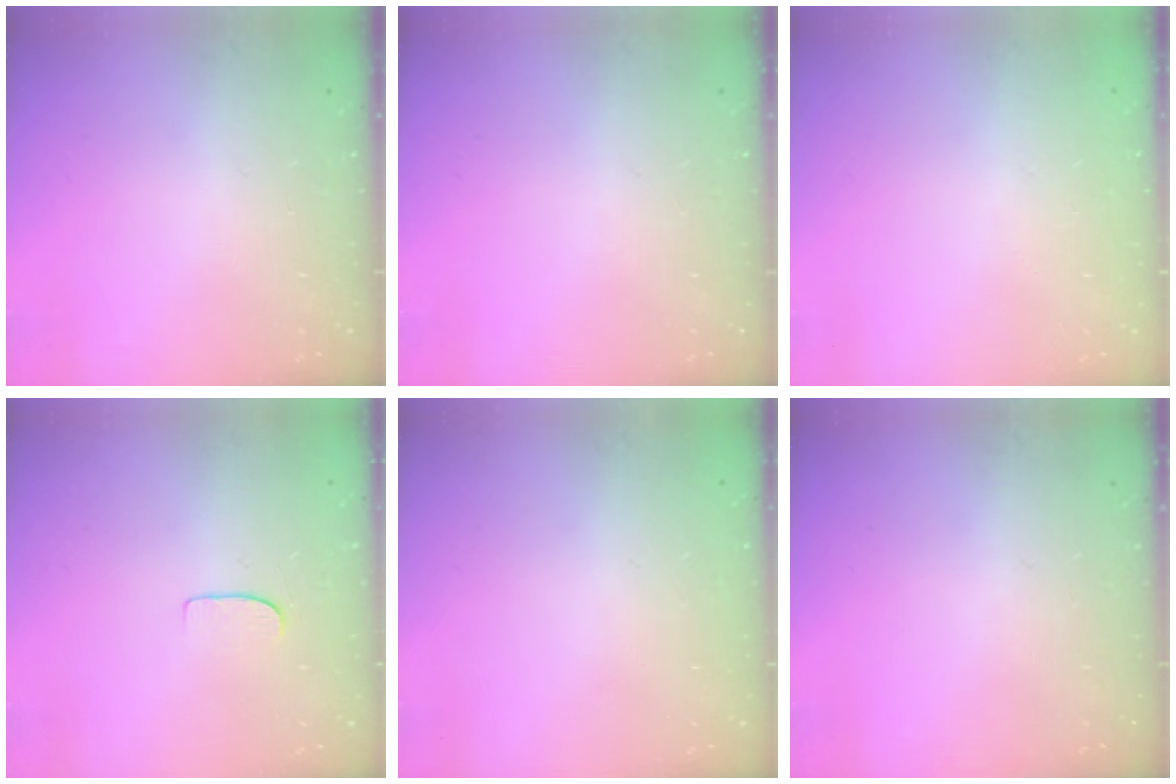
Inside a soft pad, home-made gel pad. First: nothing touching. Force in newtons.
{"total": 0.0}
{"total": 0.0}
{"total": 4.8, "press": 4.7, "slide": 0.6}
{"total": 0.0}
{"total": 0.0}